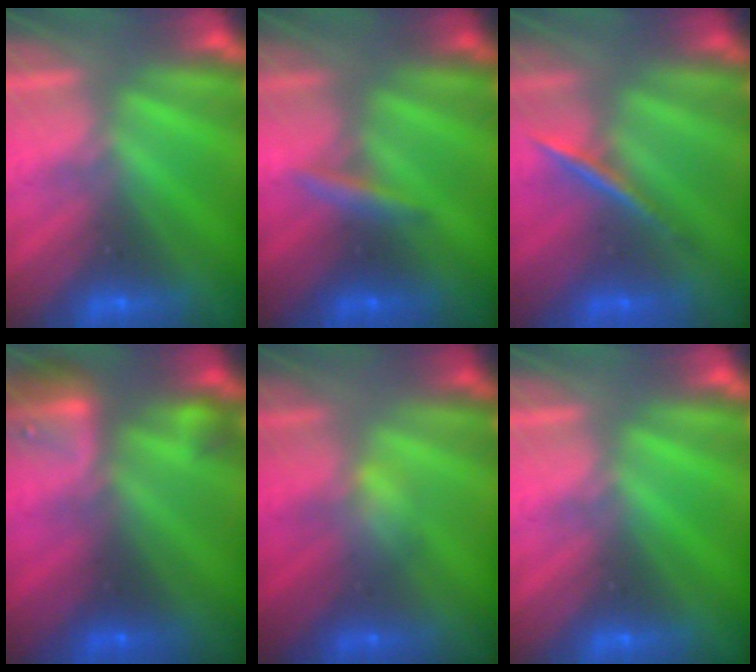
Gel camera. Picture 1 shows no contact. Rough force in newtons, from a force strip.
{"total": 2.6}
{"total": 2.0}
{"total": 8.8}
{"total": 2.6}
{"total": 0.0}